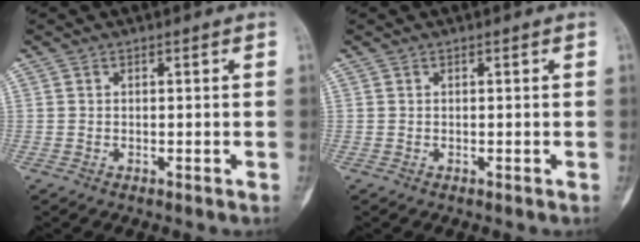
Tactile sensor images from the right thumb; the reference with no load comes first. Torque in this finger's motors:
{"motor_torque": [-0.09, -0.03, 0.23, -0.15, 0.00]}